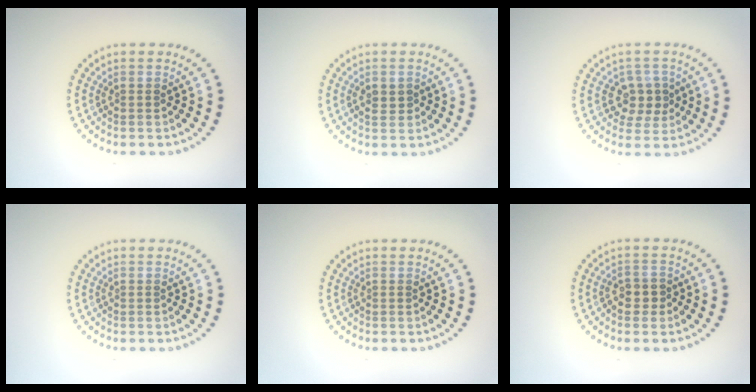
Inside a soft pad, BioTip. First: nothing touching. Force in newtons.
{"total": 1.3, "press": 1.3, "slide": 0.0}
{"total": 2.9, "press": 2.7, "slide": 1.0}
{"total": 0.0}
{"total": 0.0}
{"total": 1.4, "press": 1.3, "slide": 0.5}